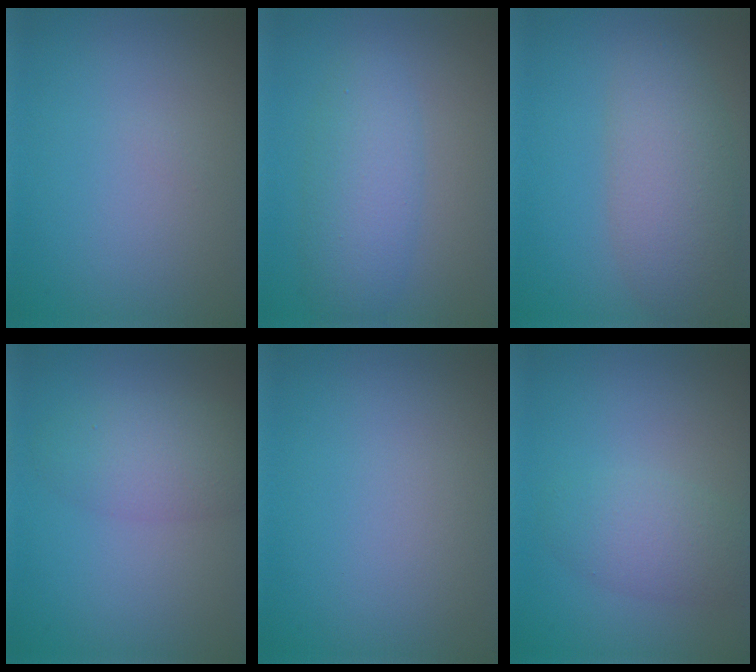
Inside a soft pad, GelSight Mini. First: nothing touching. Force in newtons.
{"total": 4.0, "press": 4.0, "slide": 0.3}
{"total": 5.2, "press": 5.2, "slide": 0.3}
{"total": 2.4, "press": 2.4, "slide": 0.2}
{"total": 0.0}
{"total": 3.0, "press": 3.0, "slide": 0.1}